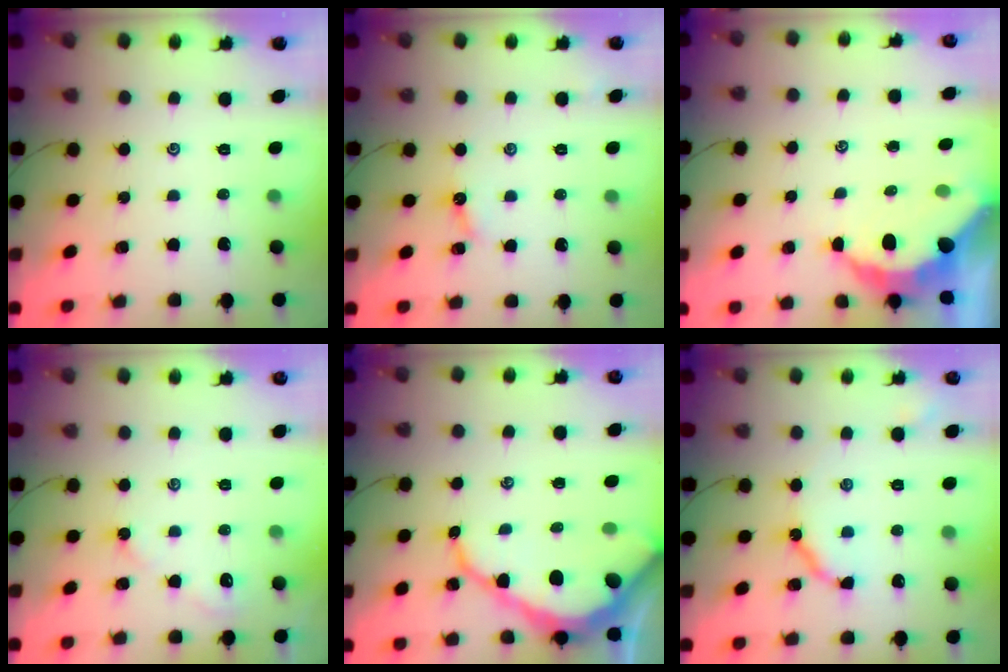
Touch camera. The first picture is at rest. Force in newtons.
{"total": 5.3, "press": 5.3, "slide": 0.6}
{"total": 8.4, "press": 8.4, "slide": 0.5}
{"total": 3.3, "press": 3.3, "slide": 0.4}
{"total": 11.3, "press": 11.2, "slide": 1.3}
{"total": 9.2, "press": 9.2, "slide": 0.8}